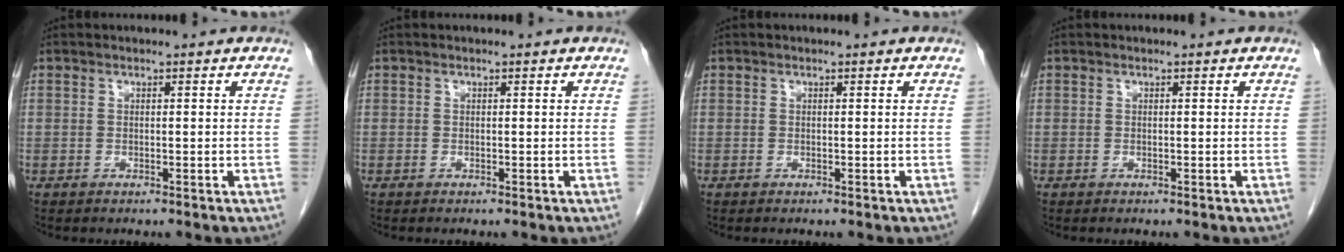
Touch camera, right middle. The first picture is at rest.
{"total": 0.0}
{"total": 0.0}
{"total": 0.0}